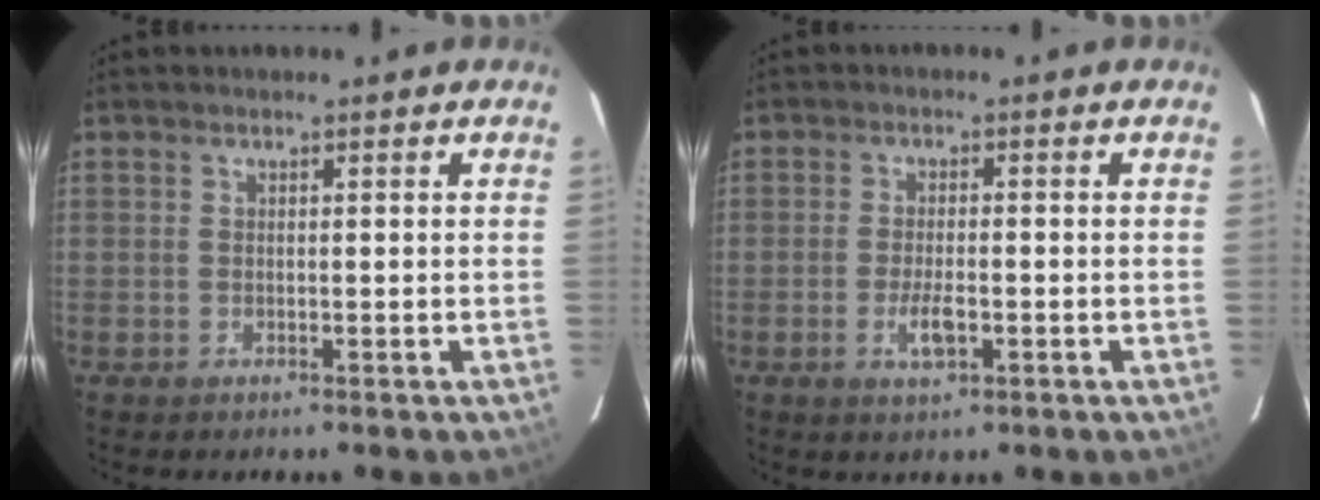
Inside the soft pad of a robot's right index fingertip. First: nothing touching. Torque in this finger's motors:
{"motor_torque": [0.62, -0.04, 0.26, 0.04]}